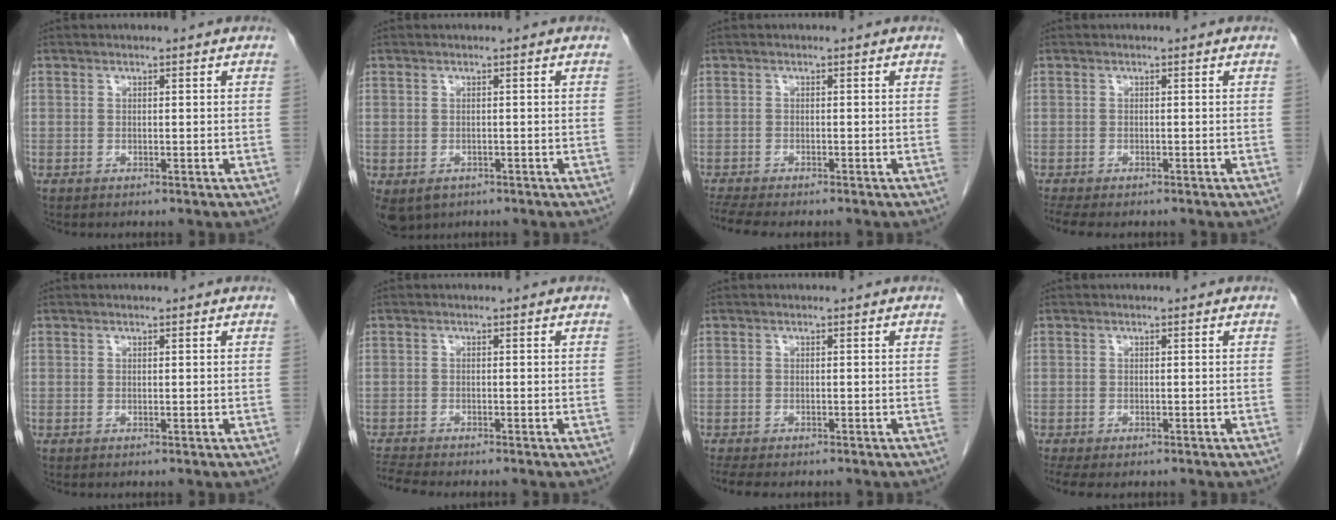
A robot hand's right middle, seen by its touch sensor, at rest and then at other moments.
{"total": 5.3, "force": [-3.1, 3.8, 2.0], "torque": [-0.038, -0.006, -0.042]}
{"total": 7.5, "force": [-6.5, 1.5, 3.5], "torque": [-0.060, -0.008, -0.100]}
{"total": 6.9, "force": [-5.7, 2.1, 3.2], "torque": [-0.055, -0.008, -0.083]}
{"total": 0.0}
{"total": 3.7, "force": [-3.5, -0.3, 0.9], "torque": [-0.025, -0.017, -0.062]}
{"total": 5.8, "force": [-4.8, 1.6, 2.7], "torque": [-0.045, -0.013, -0.070]}
{"total": 6.0, "force": [-4.5, 2.5, 3.0], "torque": [-0.057, -0.010, -0.067]}